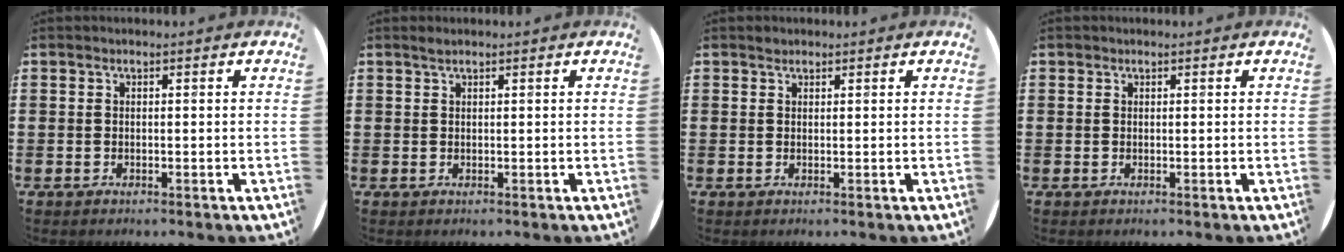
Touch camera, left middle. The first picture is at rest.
{"total": 0.7, "force": [0.6, 0.1, 0.2], "torque": [-0.004, 0.001, 0.011]}
{"total": 0.7, "force": [0.6, 0.3, 0.0], "torque": [0.000, 0.003, 0.012]}
{"total": 0.0}